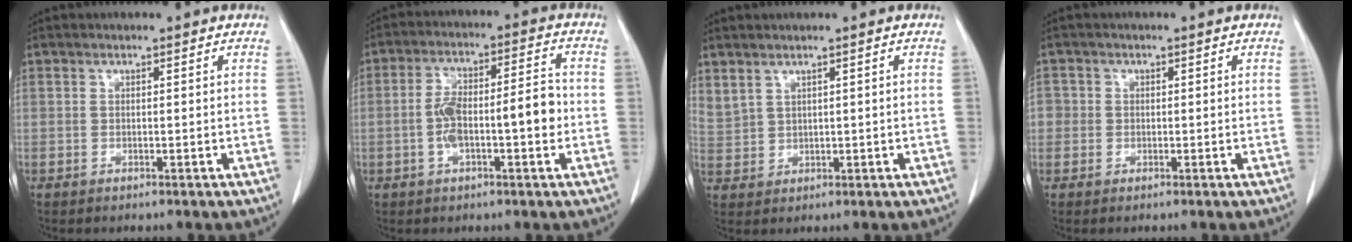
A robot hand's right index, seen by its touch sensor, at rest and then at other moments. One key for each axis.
{"total": 9.6, "fx": -1.6, "fy": 2.6, "fz": 9.1, "tx": -0.166, "ty": 0.029, "tz": -0.025}
{"total": 3.7, "fx": 2.6, "fy": 2.1, "fz": 1.6, "tx": -0.039, "ty": 0.005, "tz": 0.069}
{"total": 2.4, "fx": -0.1, "fy": 2.4, "fz": 0.3, "tx": 0.005, "ty": 0.005, "tz": -0.005}